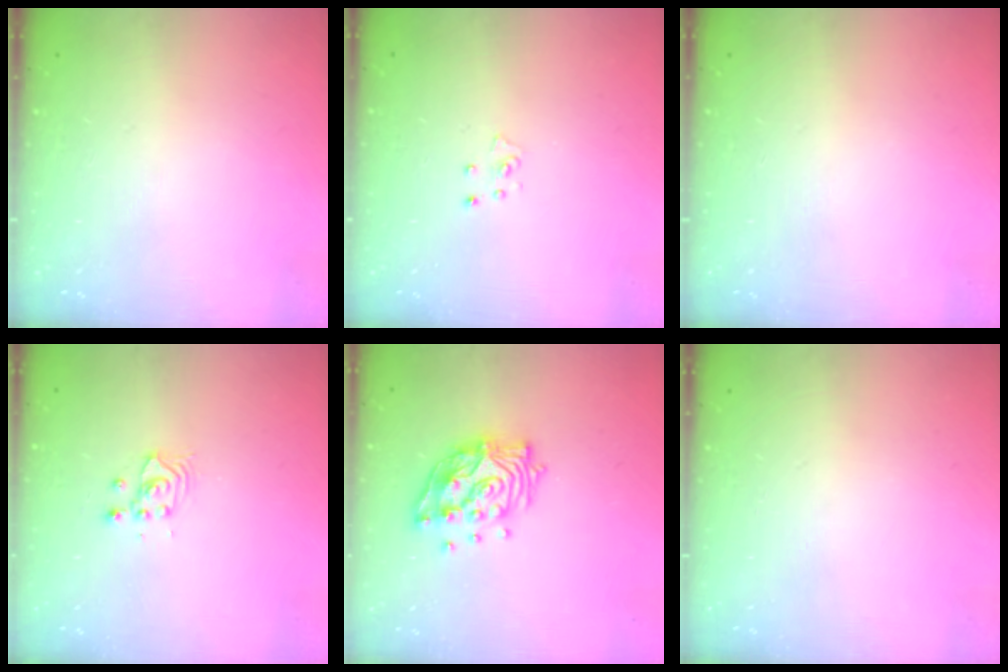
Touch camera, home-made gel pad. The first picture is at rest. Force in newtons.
{"total": 3.7, "press": 3.7, "slide": 0.3}
{"total": 0.0}
{"total": 3.7, "press": 3.7, "slide": 0.3}
{"total": 13.7, "press": 13.7, "slide": 1.2}
{"total": 0.0}